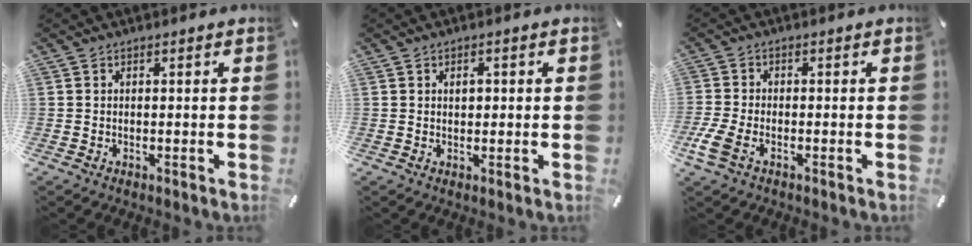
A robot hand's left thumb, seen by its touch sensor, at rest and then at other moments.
{"total": 1.8, "force": [0.4, 1.3, 1.1], "torque": [-0.009, -0.001, 0.002]}
{"total": 4.9, "force": [-2.3, 2.5, 3.4], "torque": [-0.088, -0.005, -0.045]}